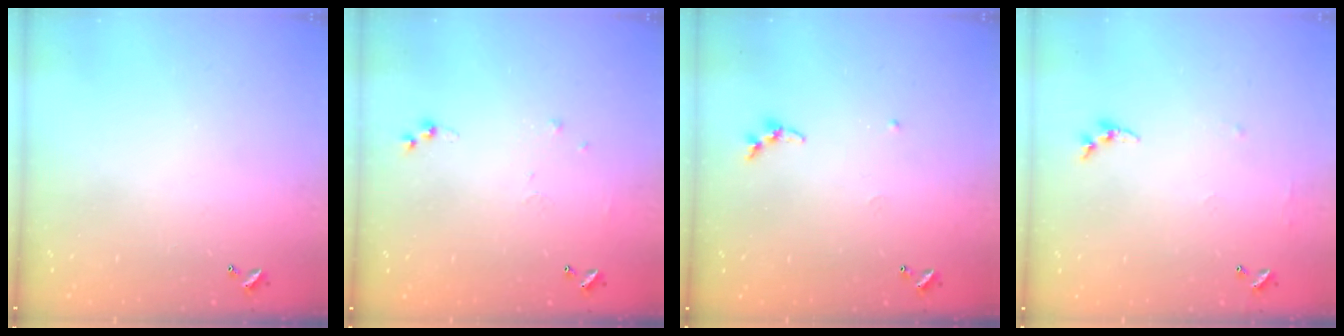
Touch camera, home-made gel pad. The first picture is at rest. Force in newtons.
{"total": 5.1, "press": 5.1, "slide": 0.6}
{"total": 6.2, "press": 6.1, "slide": 0.7}
{"total": 4.5, "press": 4.5, "slide": 0.5}